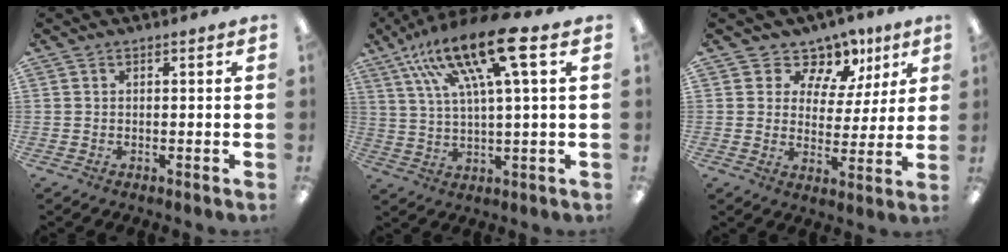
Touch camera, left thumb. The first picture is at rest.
{"total": 17.9, "force": [9.5, 4.5, 14.5], "torque": [-0.282, -0.038, 0.149]}
{"total": 9.4, "force": [6.3, 6.6, 2.4], "torque": [-0.039, -0.045, 0.116]}